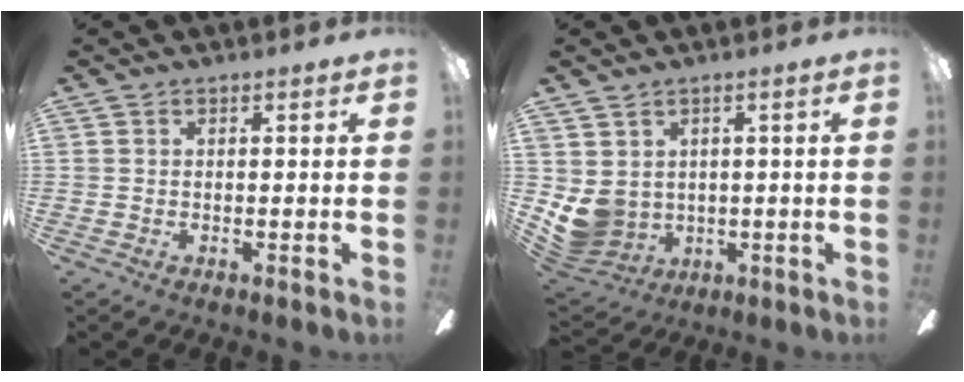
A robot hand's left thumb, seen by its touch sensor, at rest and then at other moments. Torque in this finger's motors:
{"motor_torque": [0.44, 1.41, 0.48, -0.59, 0.04]}